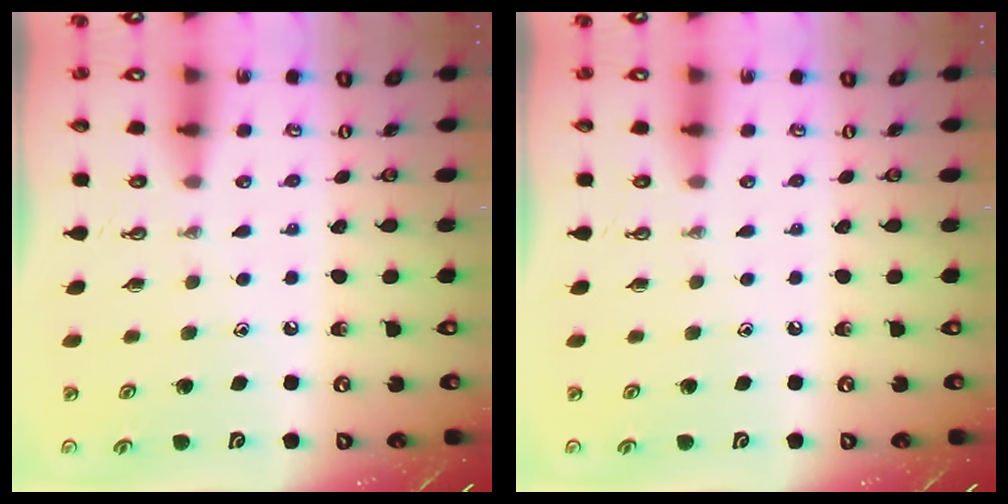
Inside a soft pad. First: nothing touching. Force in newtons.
{"total": 0.0}